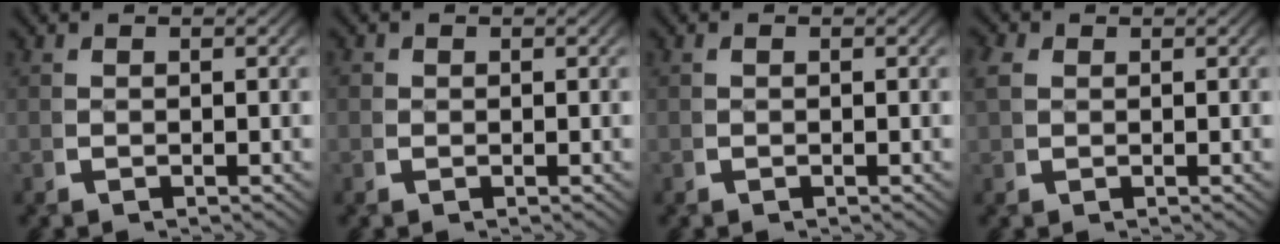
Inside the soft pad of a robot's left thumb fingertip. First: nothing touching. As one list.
[{"total": 0.9, "force": [0.1, 0.8, 0.1], "torque": [-0.008, -0.008, 0.003]}, {"total": 0.0}, {"total": 1.5, "force": [0.8, 1.1, 0.7], "torque": [-0.019, -0.003, 0.019]}]